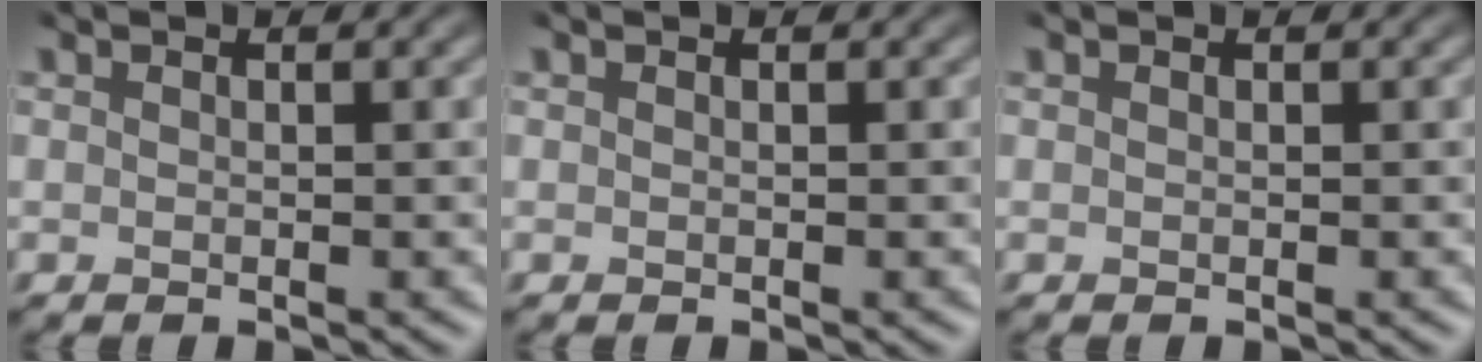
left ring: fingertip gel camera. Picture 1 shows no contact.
{"total": 0.0}
{"total": 0.0}